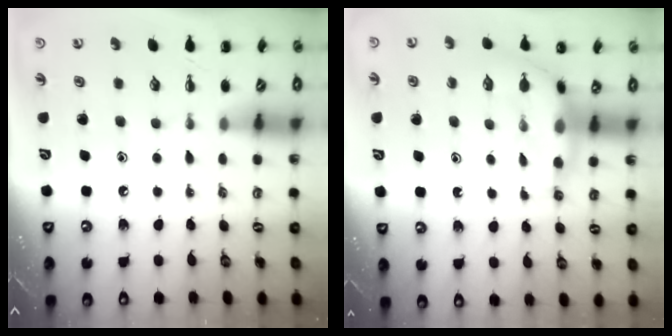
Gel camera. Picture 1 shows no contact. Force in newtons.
{"total": 7.3, "press": 7.2, "slide": 1.1}